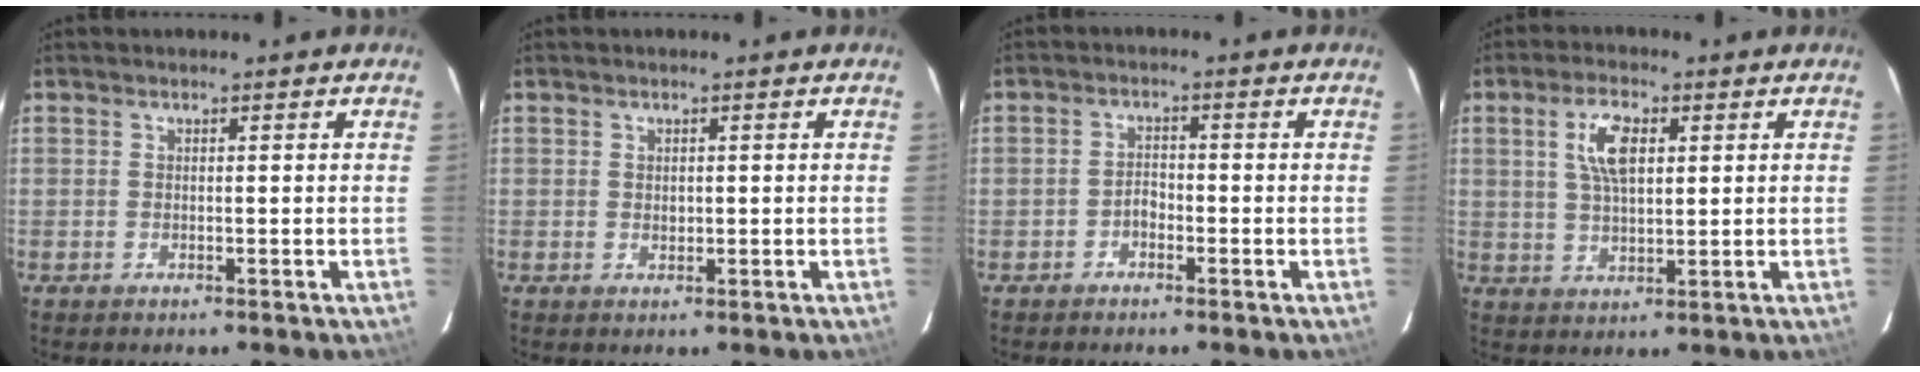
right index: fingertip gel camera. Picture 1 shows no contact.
{"total": 1.1, "force": [0.2, 0.9, 0.6], "torque": [-0.009, 0.002, 0.005]}
{"total": 2.0, "force": [-1.3, 1.3, 0.8], "torque": [-0.017, 0.007, -0.022]}
{"total": 7.0, "force": [2.3, 3.1, 5.8], "torque": [-0.109, 0.009, 0.044]}